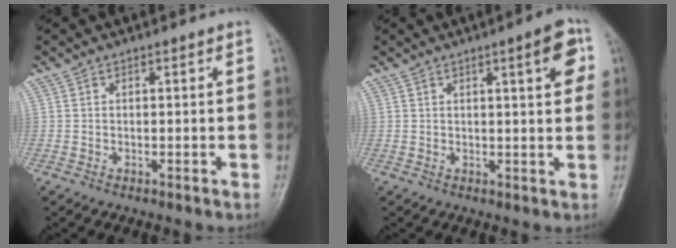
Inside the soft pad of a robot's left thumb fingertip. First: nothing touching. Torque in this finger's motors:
{"motor_torque": [-0.04, 0.23, 0.18, 0.34, 0.12]}